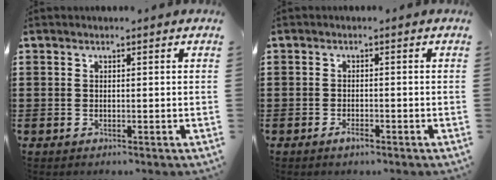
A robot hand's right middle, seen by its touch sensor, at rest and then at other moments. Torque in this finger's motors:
{"motor_torque": [2.14, 0.00, 0.25, 0.05]}